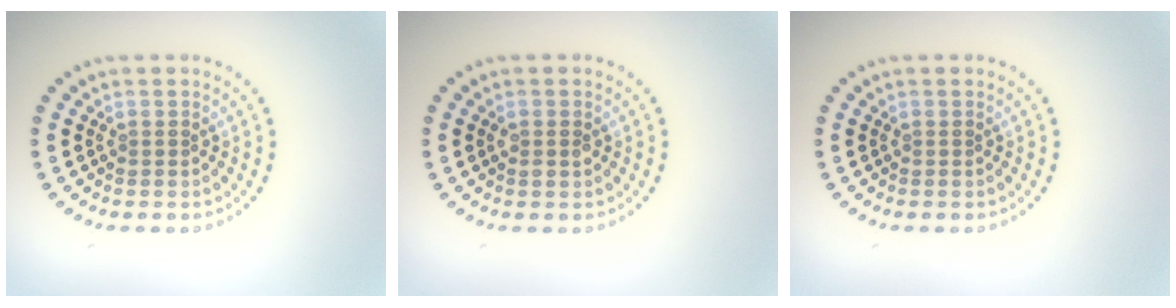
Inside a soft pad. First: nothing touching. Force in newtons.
{"total": 1.1, "press": 1.1, "slide": 0.4}
{"total": 0.0}